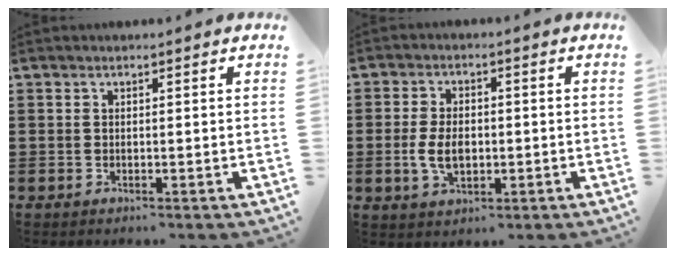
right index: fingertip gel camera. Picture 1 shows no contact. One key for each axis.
{"total": 5.5, "fx": -0.8, "fy": 3.2, "fz": 4.4, "tx": -0.102, "ty": 0.000, "tz": -0.020}